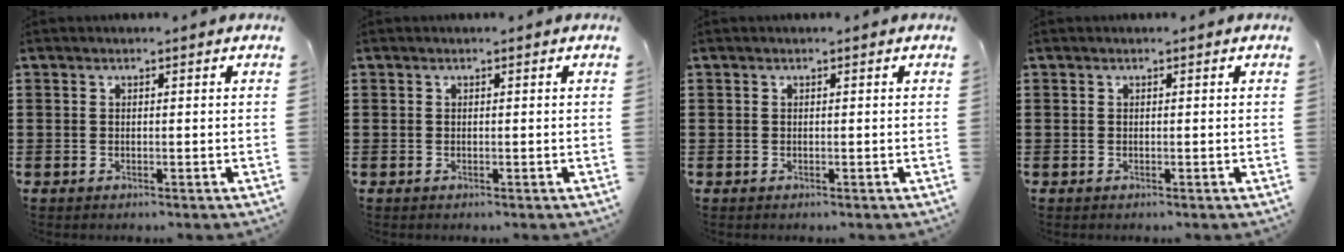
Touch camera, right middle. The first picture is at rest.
{"total": 0.0}
{"total": 0.0}
{"total": 0.0}